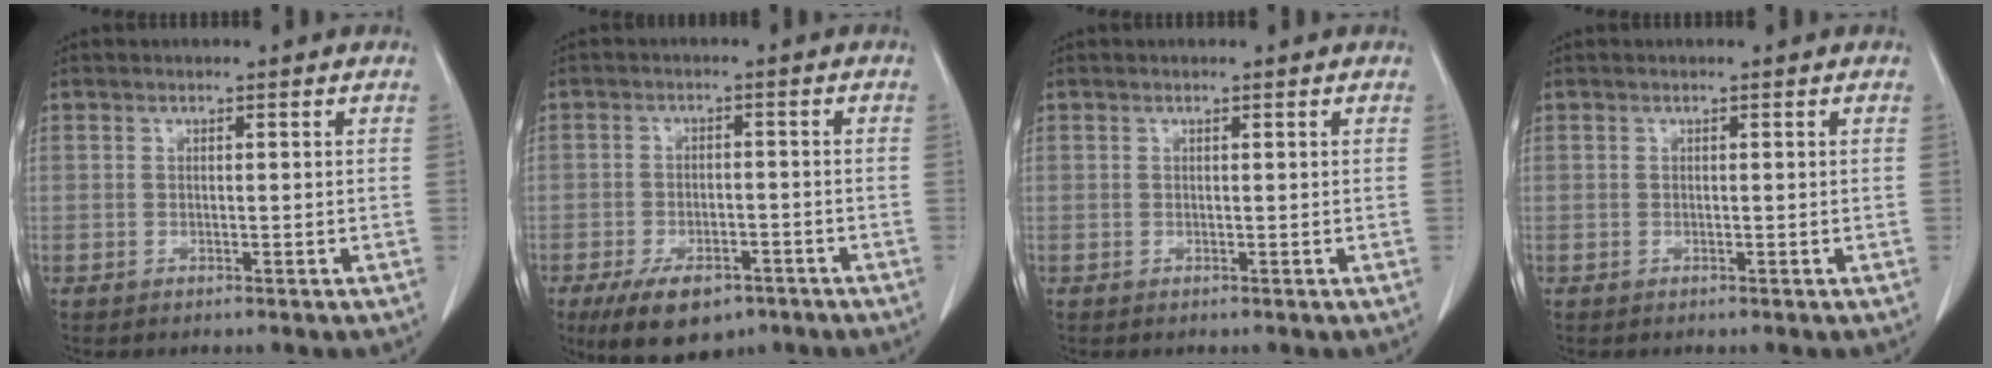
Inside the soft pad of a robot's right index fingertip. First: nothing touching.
{"total": 9.1, "force": [-6.1, 4.3, 5.2], "torque": [-0.086, -0.003, -0.093]}
{"total": 0.0}
{"total": 0.0}